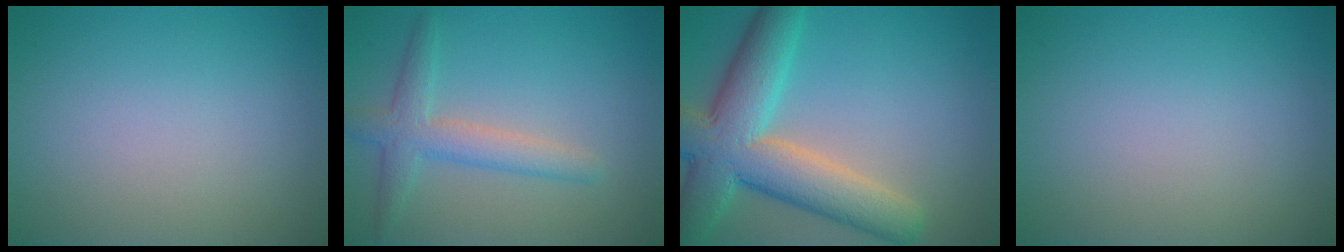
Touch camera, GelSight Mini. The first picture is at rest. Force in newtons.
{"total": 3.4, "press": 3.4, "slide": 0.1}
{"total": 9.5, "press": 9.5, "slide": 0.7}
{"total": 0.0}